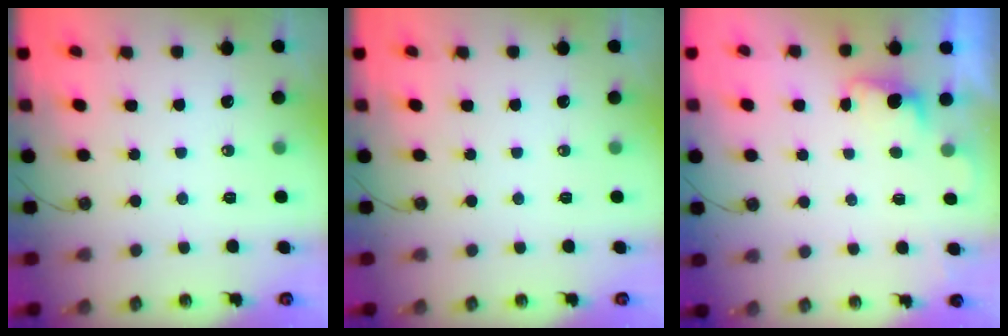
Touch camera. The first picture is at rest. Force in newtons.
{"total": 0.0}
{"total": 1.4, "press": 1.1, "slide": 0.8}